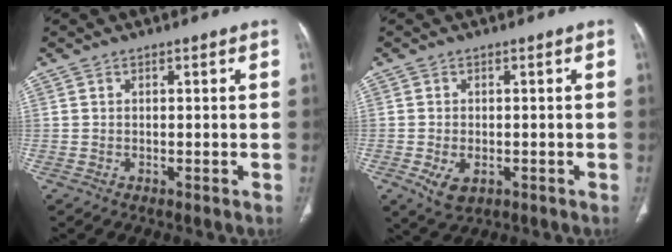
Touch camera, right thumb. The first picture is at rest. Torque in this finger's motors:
{"motor_torque": [-0.19, 0.26, 0.35, 0.40, 0.14]}